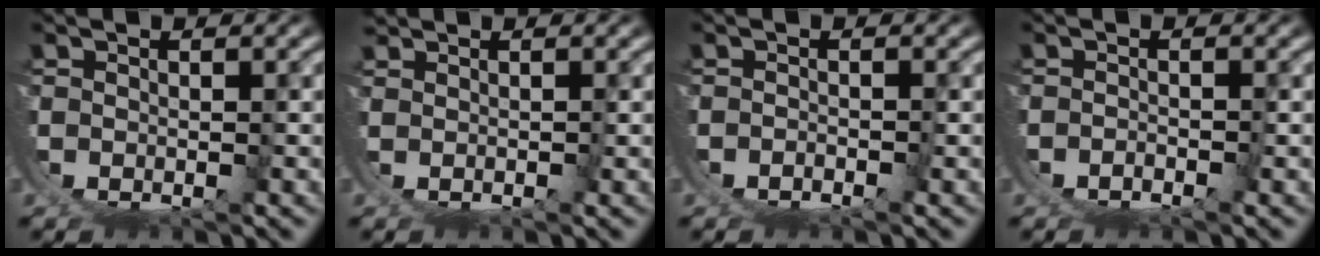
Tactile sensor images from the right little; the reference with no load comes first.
{"total": 0.9, "force": [0.2, -0.4, -0.7], "torque": [0.019, 0.004, 0.004]}
{"total": 1.6, "force": [-0.7, 1.2, 0.7], "torque": [-0.018, -0.003, -0.010]}
{"total": 1.9, "force": [-0.8, 1.5, 0.9], "torque": [-0.021, -0.004, -0.011]}